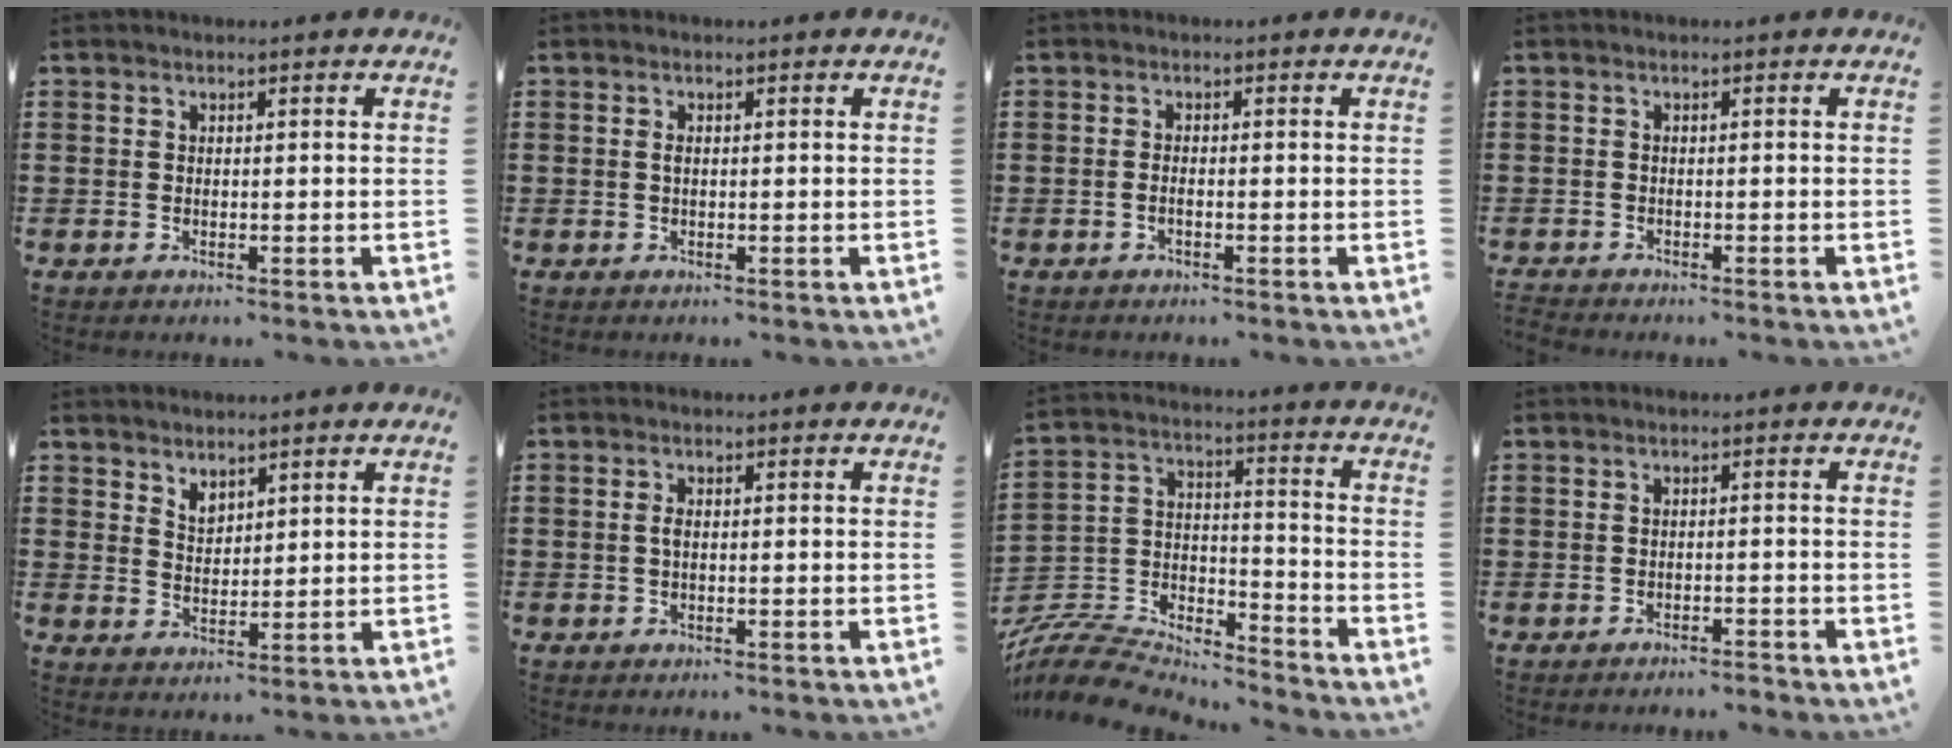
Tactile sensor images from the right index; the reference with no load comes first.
{"total": 0.7, "force": [0.0, 0.3, 0.6], "torque": [-0.014, -0.001, 0.000]}
{"total": 1.0, "force": [-0.5, 0.0, 0.8], "torque": [-0.018, -0.009, -0.006]}
{"total": 0.9, "force": [-0.9, 0.1, -0.1], "torque": [-0.001, 0.001, -0.020]}
{"total": 2.5, "force": [2.2, 1.2, 0.3], "torque": [-0.011, 0.001, 0.042]}
{"total": 1.3, "force": [-0.2, 0.5, 1.2], "torque": [-0.031, -0.002, -0.006]}
{"total": 8.5, "force": [-8.1, 2.0, 1.5], "torque": [-0.046, 0.005, -0.165]}
{"total": 1.6, "force": [-1.6, 0.1, 0.2], "torque": [-0.009, 0.002, -0.034]}